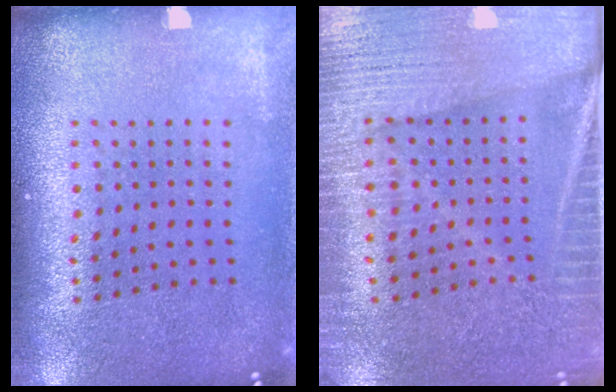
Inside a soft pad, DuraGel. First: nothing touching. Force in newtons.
{"total": 4.1, "press": 3.7, "slide": 1.8}